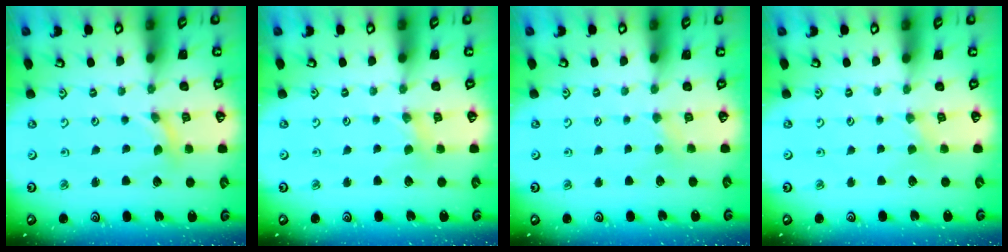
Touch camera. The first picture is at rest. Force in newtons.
{"total": 2.5, "press": 2.5, "slide": 0.4}
{"total": 2.5, "press": 2.4, "slide": 0.4}
{"total": 0.5, "press": 0.5, "slide": 0.2}